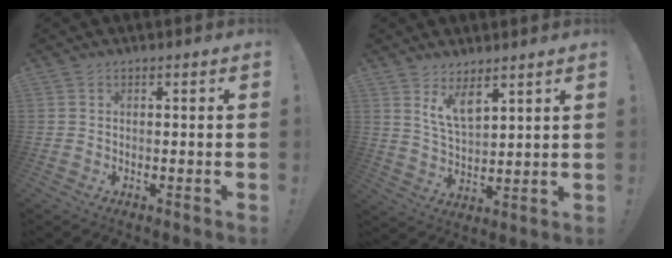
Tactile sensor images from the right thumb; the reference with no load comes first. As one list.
[{"total": 8.7, "force": [6.1, 4.1, 4.7], "torque": [-0.081, -0.039, 0.115]}]